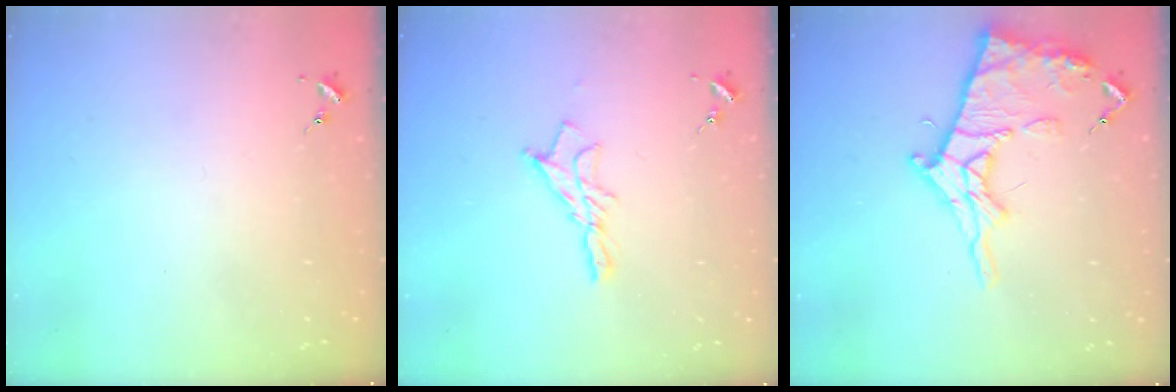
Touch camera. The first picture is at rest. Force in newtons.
{"total": 10.2, "press": 10.1, "slide": 0.9}
{"total": 16.4, "press": 16.3, "slide": 1.7}